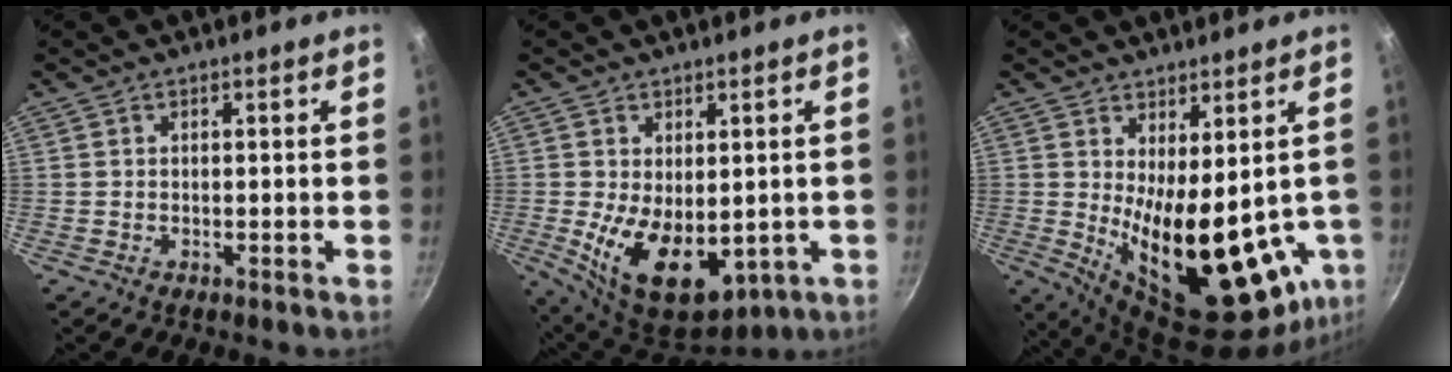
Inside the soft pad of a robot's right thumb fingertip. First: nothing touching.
{"total": 14.2, "force": [-1.7, 8.6, 11.2], "torque": [-0.168, -0.023, 0.000]}
{"total": 20.4, "force": [-1.1, 8.9, 18.3], "torque": [-0.238, -0.045, 0.012]}